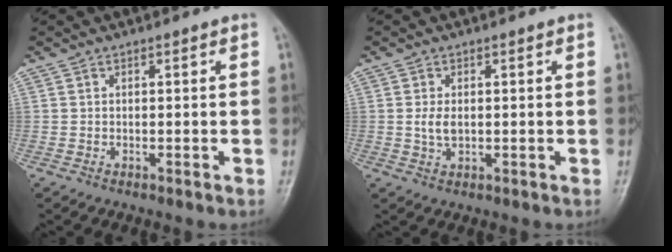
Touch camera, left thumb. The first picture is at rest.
{"total": 2.9, "force": [0.4, 1.6, 2.4], "torque": [-0.047, -0.003, 0.011]}